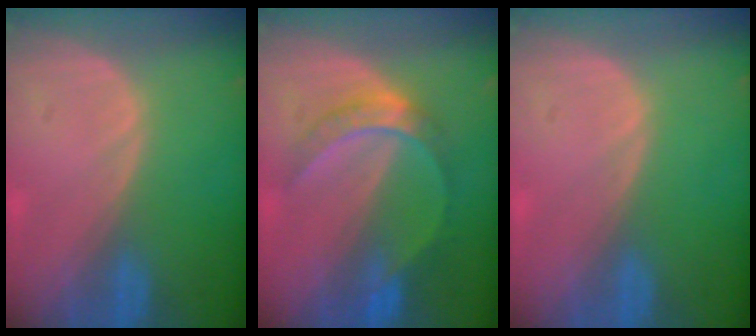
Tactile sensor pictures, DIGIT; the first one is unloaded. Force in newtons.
{"total": 5.8, "press": 5.6, "slide": 1.2}
{"total": 0.0}